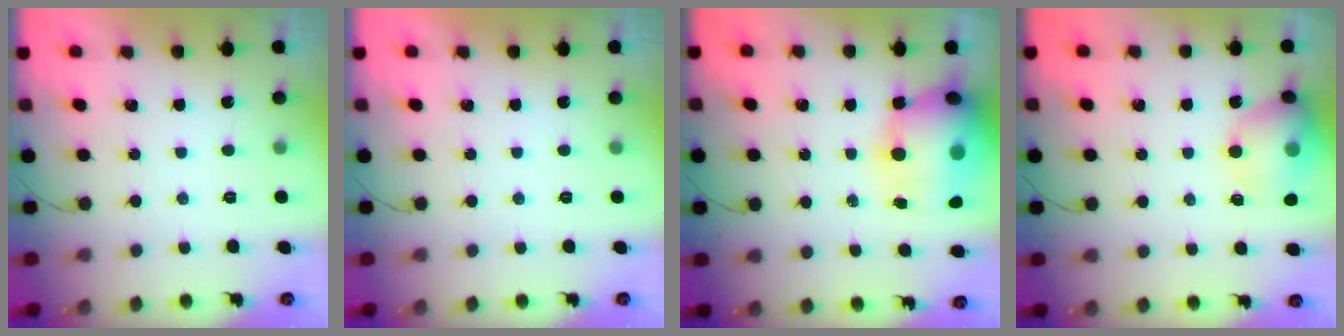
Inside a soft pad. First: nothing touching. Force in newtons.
{"total": 0.0}
{"total": 19.5, "press": 19.0, "slide": 4.5}
{"total": 14.8, "press": 14.6, "slide": 2.4}